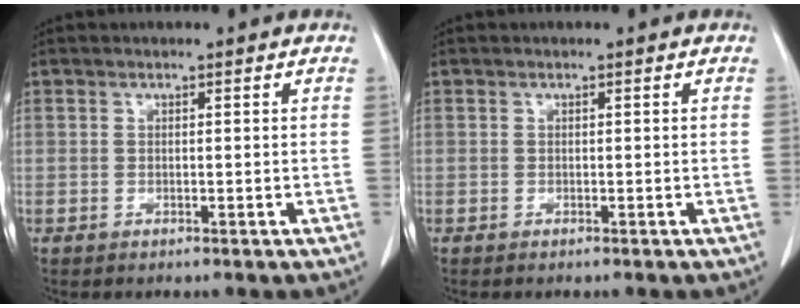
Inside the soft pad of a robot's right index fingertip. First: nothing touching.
{"total": 0.0}